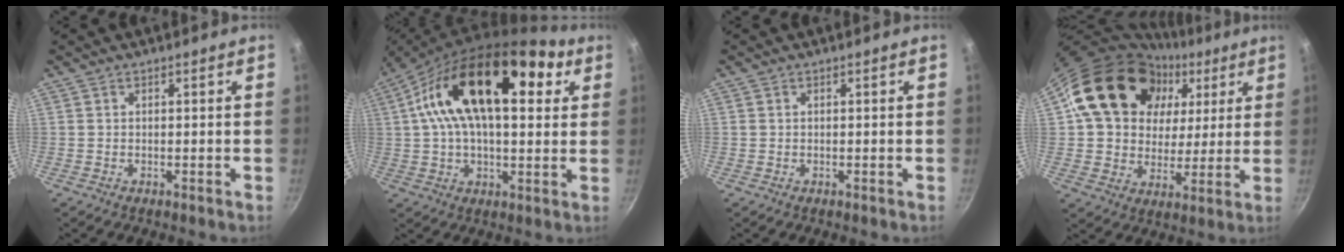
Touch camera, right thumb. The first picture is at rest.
{"total": 21.7, "force": [6.4, 11.5, 17.3], "torque": [-0.267, 0.010, 0.083]}
{"total": 0.0}
{"total": 21.5, "force": [8.2, 16.7, 10.8], "torque": [-0.153, 0.006, 0.144]}